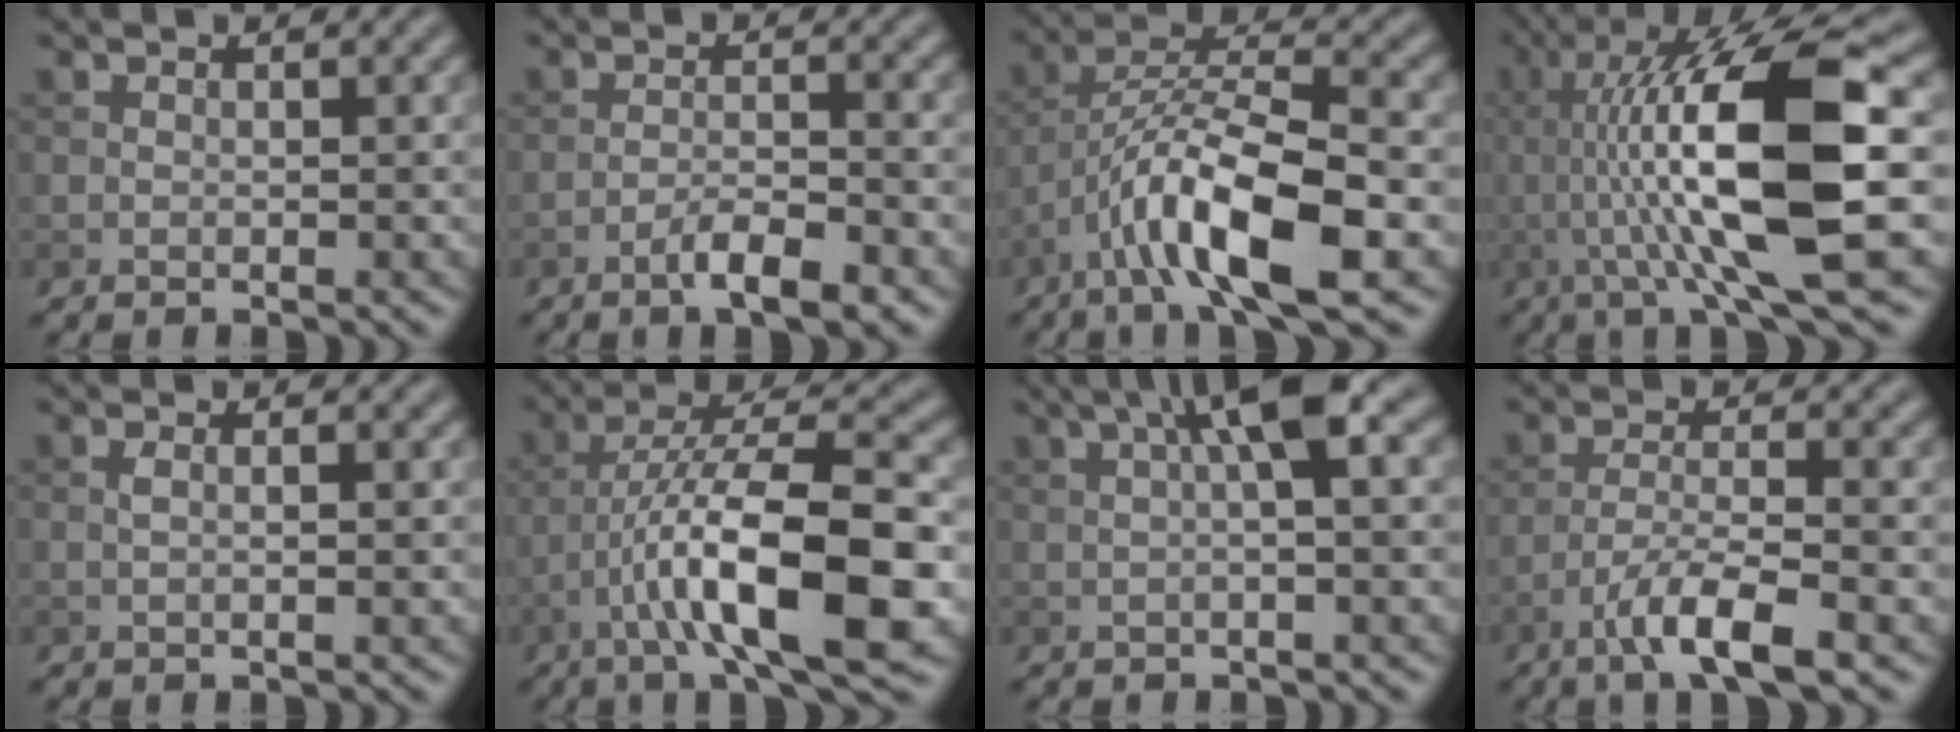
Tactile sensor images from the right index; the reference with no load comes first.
{"total": 3.8, "force": [-2.4, 0.8, 2.9], "torque": [-0.054, 0.006, -0.046]}
{"total": 10.4, "force": [-4.8, 2.9, 8.8], "torque": [-0.151, 0.013, -0.090]}
{"total": 13.6, "force": [-0.1, 2.8, 13.3], "torque": [-0.218, 0.016, -0.002]}
{"total": 1.2, "force": [0.0, 0.3, 1.2], "torque": [-0.024, 0.002, 0.000]}
{"total": 11.5, "force": [-3.8, 2.8, 10.5], "torque": [-0.178, 0.019, -0.066]}
{"total": 6.0, "force": [1.9, 1.1, 5.6], "torque": [-0.083, 0.020, 0.024]}
{"total": 5.8, "force": [-3.4, 1.1, 4.5], "torque": [-0.079, 0.002, -0.067]}